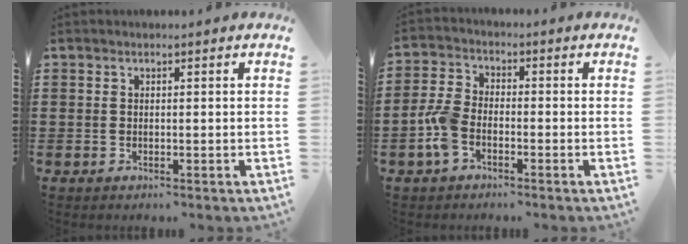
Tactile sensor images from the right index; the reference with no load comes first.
{"total": 5.3, "force": [-2.2, 3.0, 3.9], "torque": [-0.102, 0.001, -0.049]}